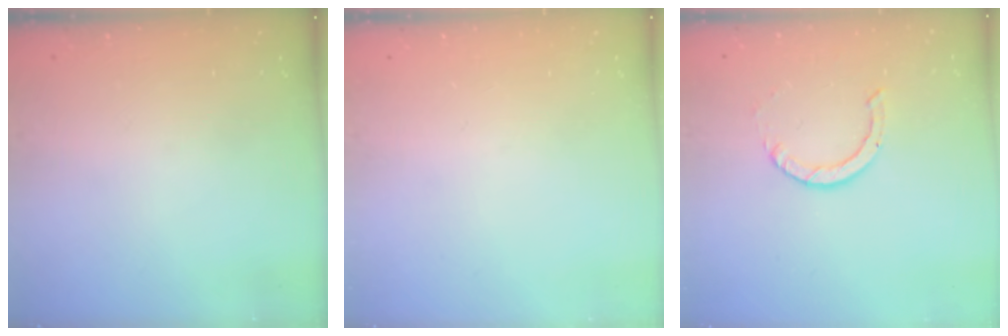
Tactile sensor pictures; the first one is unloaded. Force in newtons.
{"total": 0.0}
{"total": 2.2, "press": 2.2, "slide": 0.2}